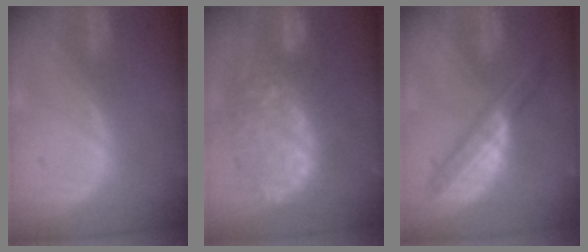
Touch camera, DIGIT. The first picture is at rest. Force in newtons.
{"total": 12.3, "press": 12.2, "slide": 1.5}
{"total": 5.8, "press": 5.8, "slide": 0.1}